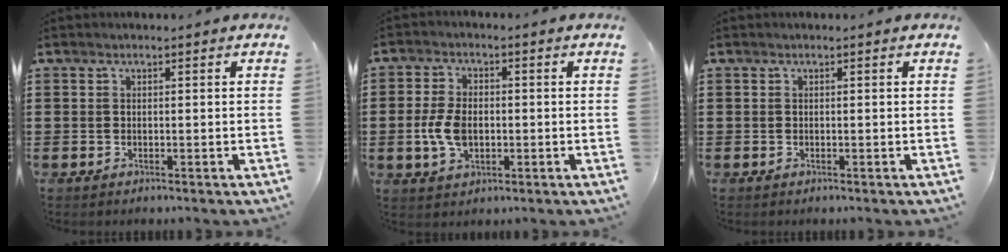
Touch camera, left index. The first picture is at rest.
{"total": 6.0, "force": [-0.6, 3.6, 4.8], "torque": [-0.122, -0.003, -0.020]}
{"total": 0.0}